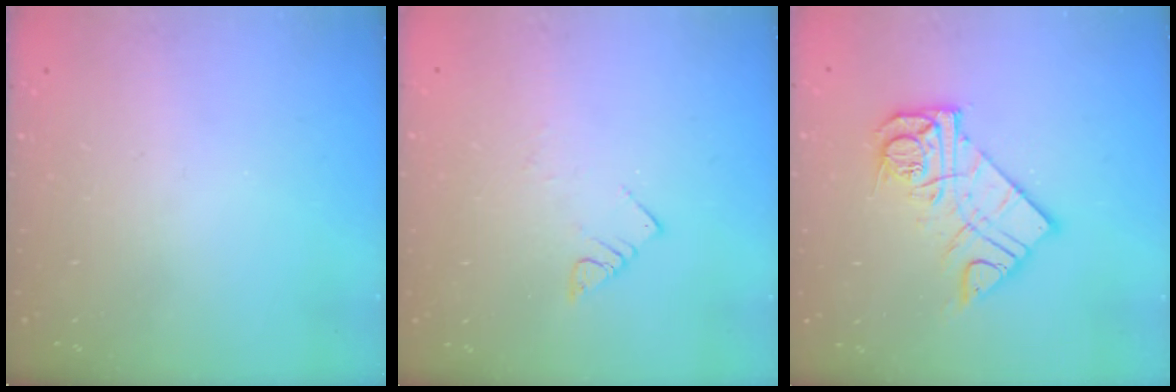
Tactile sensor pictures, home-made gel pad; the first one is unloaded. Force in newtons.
{"total": 4.0, "press": 4.0, "slide": 0.4}
{"total": 13.7, "press": 13.7, "slide": 1.4}